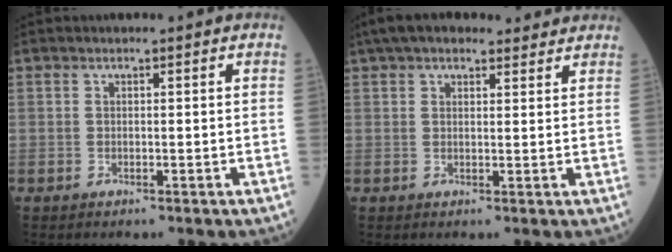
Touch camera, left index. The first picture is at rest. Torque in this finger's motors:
{"motor_torque": [1.12, -1.02, 0.31, 0.09]}